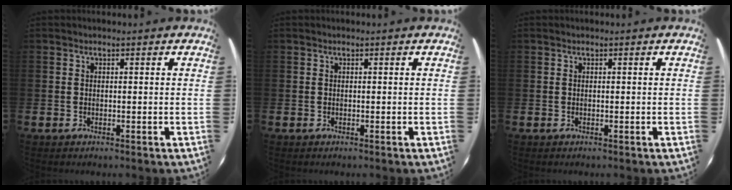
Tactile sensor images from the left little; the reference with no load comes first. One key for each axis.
{"total": 0.0}
{"total": 0.0}